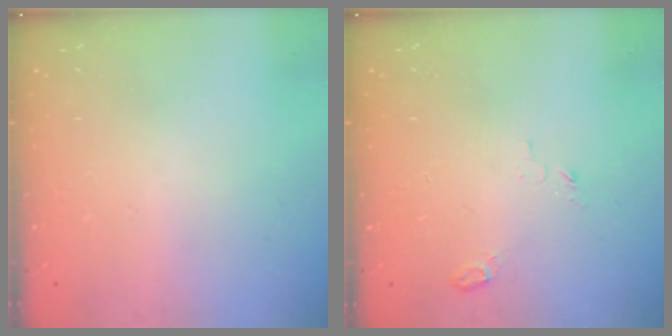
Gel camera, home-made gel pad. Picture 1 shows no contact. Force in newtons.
{"total": 4.0, "press": 3.9, "slide": 0.9}